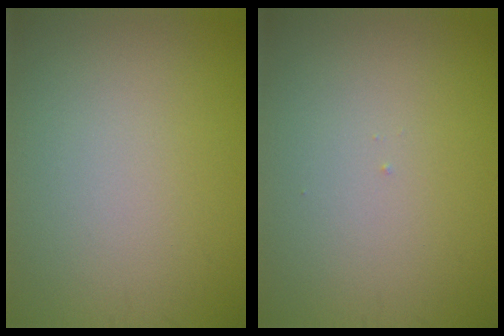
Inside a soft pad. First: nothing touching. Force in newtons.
{"total": 0.0}